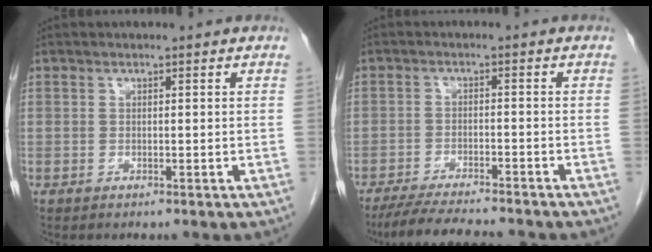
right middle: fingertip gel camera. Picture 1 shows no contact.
{"total": 10.6, "force": [-9.4, 1.0, 4.7], "torque": [-0.072, -0.016, -0.143]}